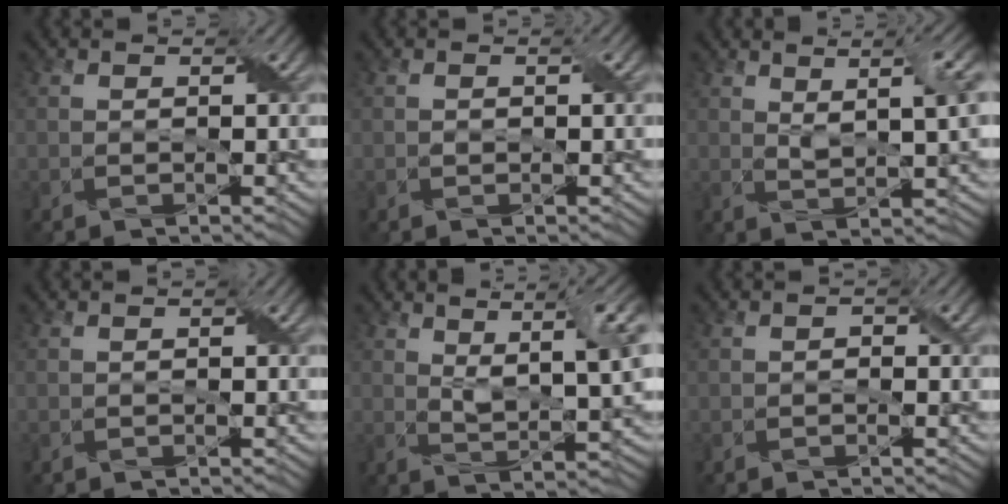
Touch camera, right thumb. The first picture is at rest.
{"total": 0.6, "force": [-0.2, 0.3, 0.6], "torque": [-0.011, 0.000, -0.002]}
{"total": 5.5, "force": [2.1, 1.3, 4.9], "torque": [-0.081, 0.005, 0.039]}
{"total": 0.0}
{"total": 8.3, "force": [2.7, 2.6, 7.4], "torque": [-0.135, 0.005, 0.050]}
{"total": 1.0, "force": [-0.4, 0.7, 0.5], "torque": [-0.008, 0.000, -0.007]}